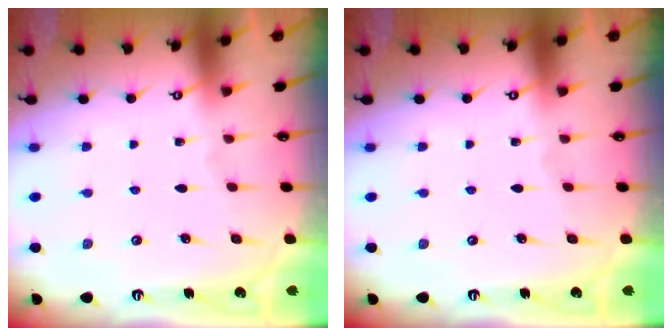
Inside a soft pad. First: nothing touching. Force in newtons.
{"total": 0.0}